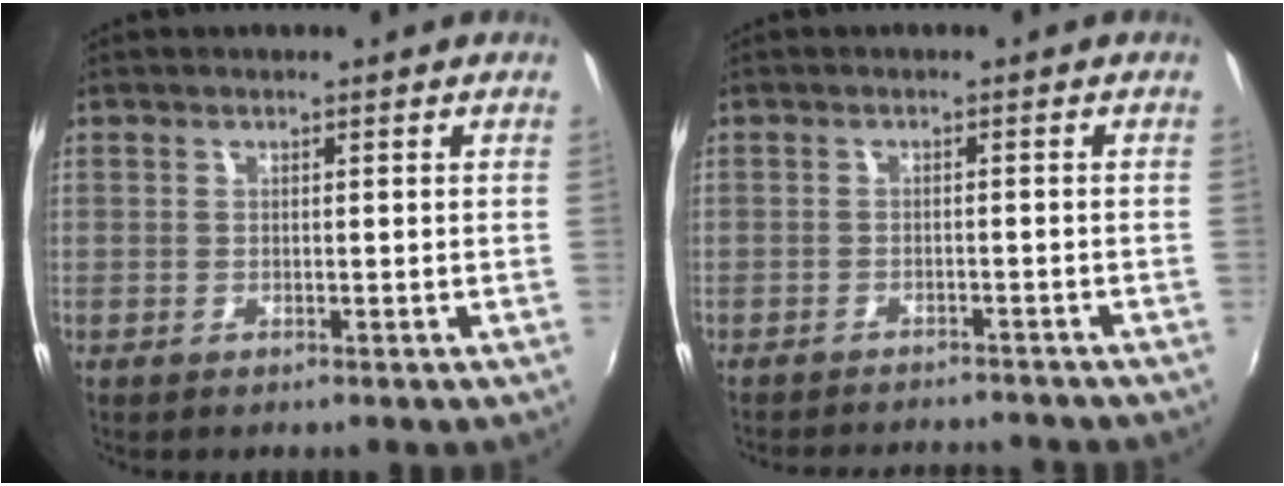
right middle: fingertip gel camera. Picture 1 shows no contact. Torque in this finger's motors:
{"motor_torque": [0.11, -0.17, 0.05, 0.01]}